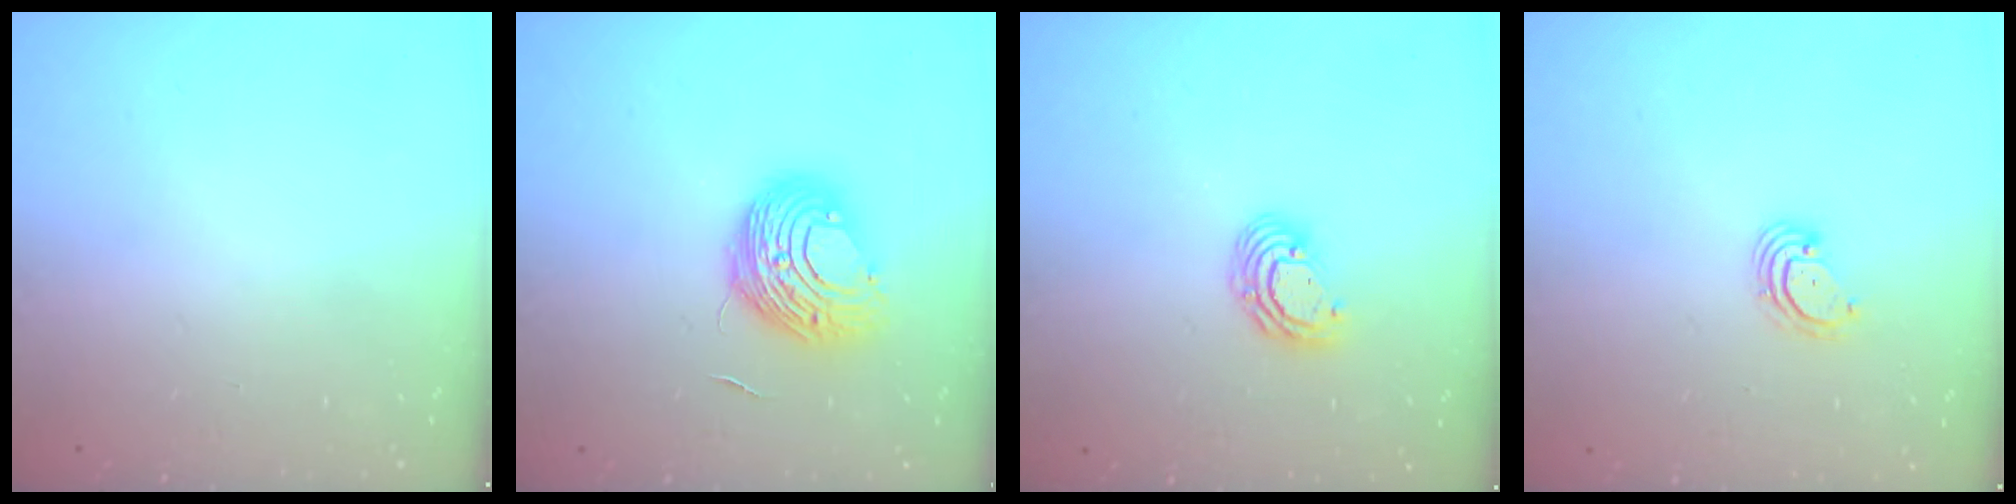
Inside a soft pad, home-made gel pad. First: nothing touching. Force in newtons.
{"total": 11.0, "press": 11.0, "slide": 0.2}
{"total": 6.1, "press": 6.1, "slide": 0.3}
{"total": 2.8, "press": 2.8, "slide": 0.2}